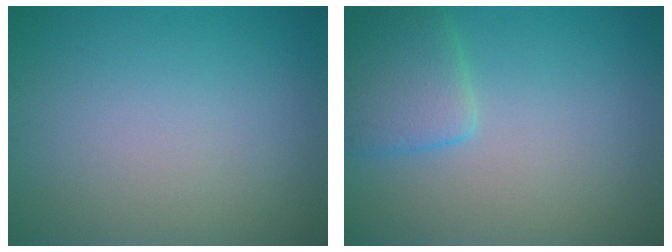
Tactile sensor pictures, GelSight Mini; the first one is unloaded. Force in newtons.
{"total": 3.6, "press": 3.6, "slide": 0.2}